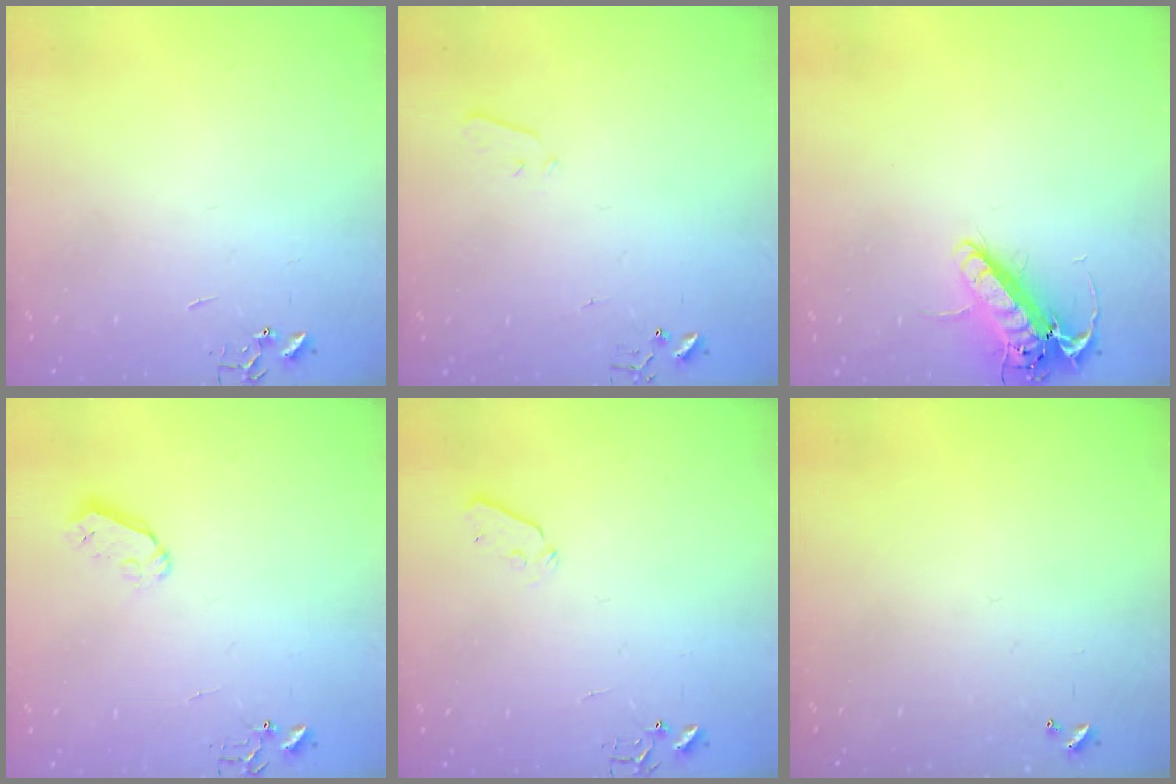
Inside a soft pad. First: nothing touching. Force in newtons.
{"total": 3.3, "press": 3.2, "slide": 0.6}
{"total": 13.5, "press": 13.2, "slide": 2.7}
{"total": 5.2, "press": 5.1, "slide": 0.5}
{"total": 4.0, "press": 4.0, "slide": 0.4}
{"total": 0.0}